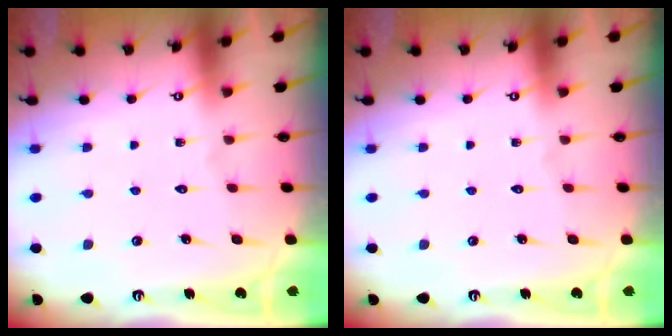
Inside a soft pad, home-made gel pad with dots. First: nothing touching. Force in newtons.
{"total": 0.0}